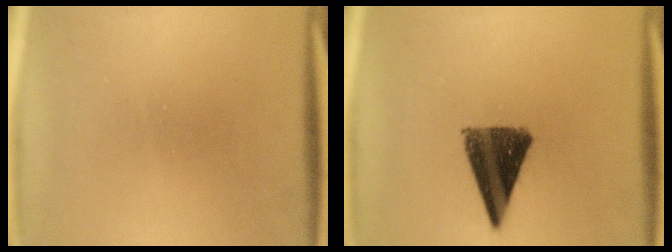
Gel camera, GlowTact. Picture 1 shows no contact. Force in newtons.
{"total": 10.6}